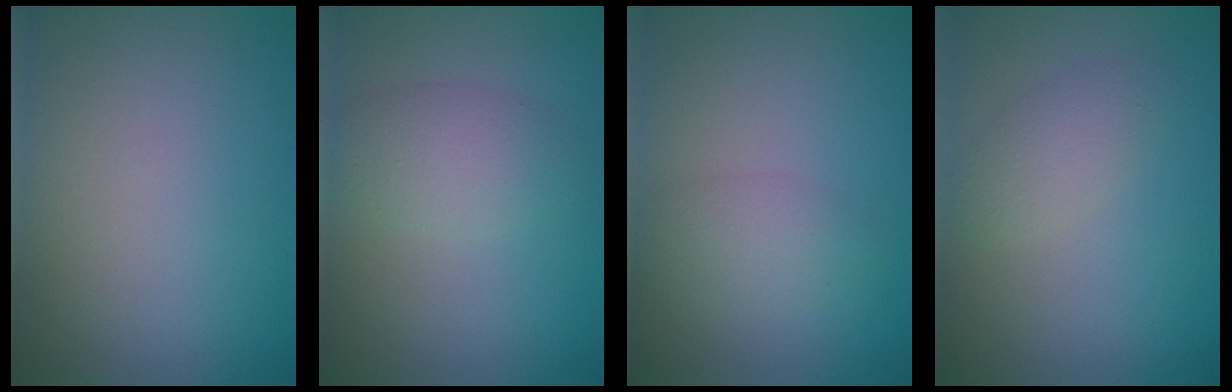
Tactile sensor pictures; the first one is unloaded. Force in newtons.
{"total": 3.1, "press": 3.1, "slide": 0.0}
{"total": 2.3, "press": 2.3, "slide": 0.1}
{"total": 2.1, "press": 2.1, "slide": 0.2}